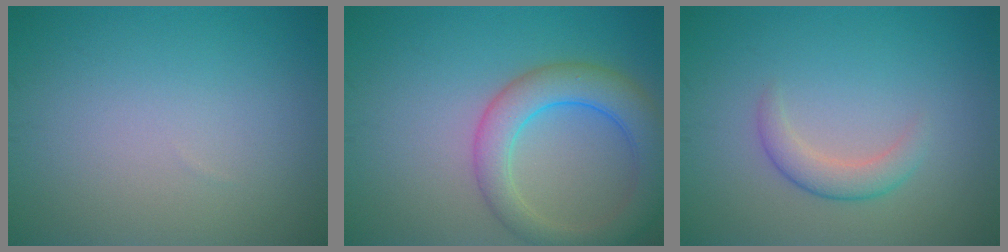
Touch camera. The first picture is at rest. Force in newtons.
{"total": 5.7, "press": 5.7, "slide": 0.3}
{"total": 2.3, "press": 2.3, "slide": 0.1}